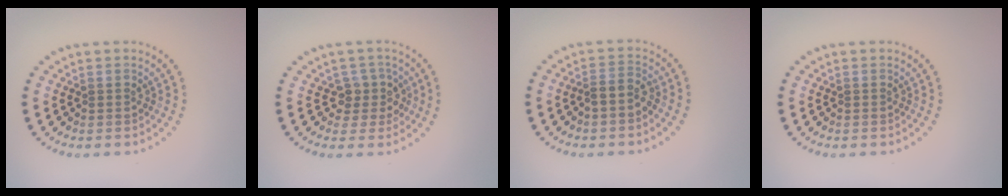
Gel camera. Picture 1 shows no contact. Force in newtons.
{"total": 2.3, "press": 1.9, "slide": 1.3}
{"total": 1.8, "press": 1.6, "slide": 0.9}
{"total": 0.0}